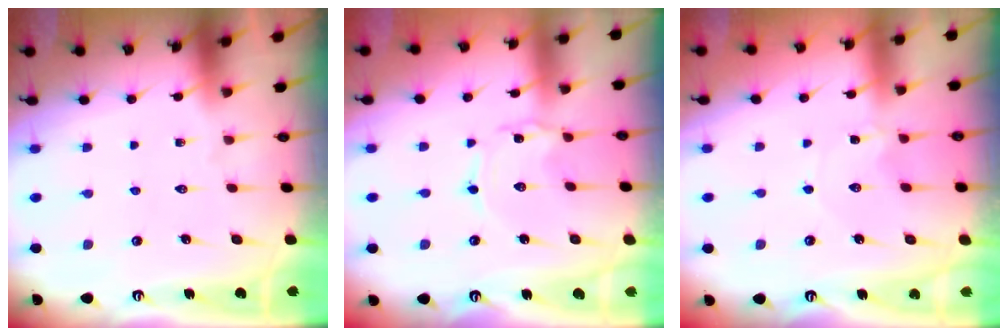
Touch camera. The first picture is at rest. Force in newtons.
{"total": 1.2, "press": 1.2, "slide": 0.1}
{"total": 1.0, "press": 1.0, "slide": 0.2}